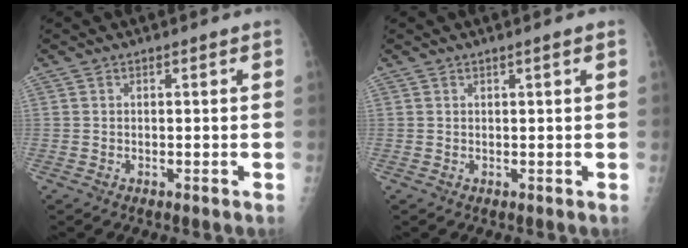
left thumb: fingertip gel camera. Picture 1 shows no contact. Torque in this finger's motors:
{"motor_torque": [-0.32, -0.09, 0.06, 0.08, 0.03]}